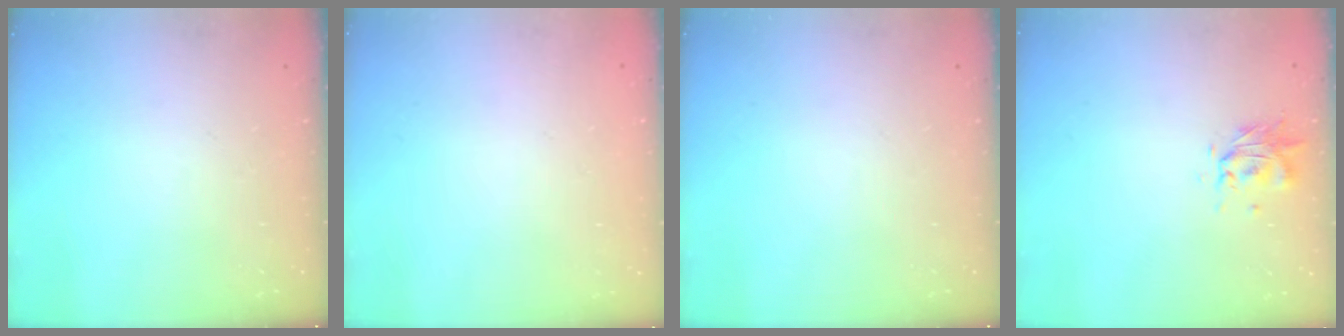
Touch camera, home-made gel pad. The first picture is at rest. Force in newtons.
{"total": 1.8, "press": 1.8, "slide": 0.2}
{"total": 0.0}
{"total": 0.6, "press": 0.5, "slide": 0.3}